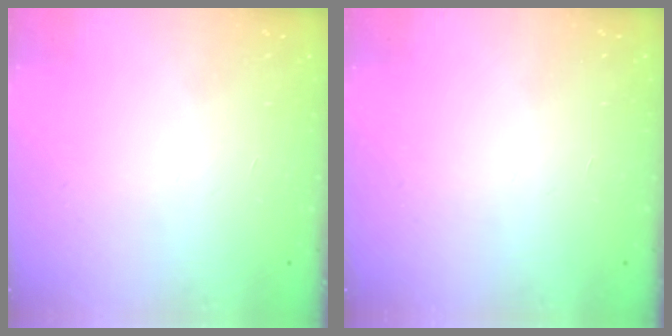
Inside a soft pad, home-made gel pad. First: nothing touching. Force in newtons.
{"total": 0.0}